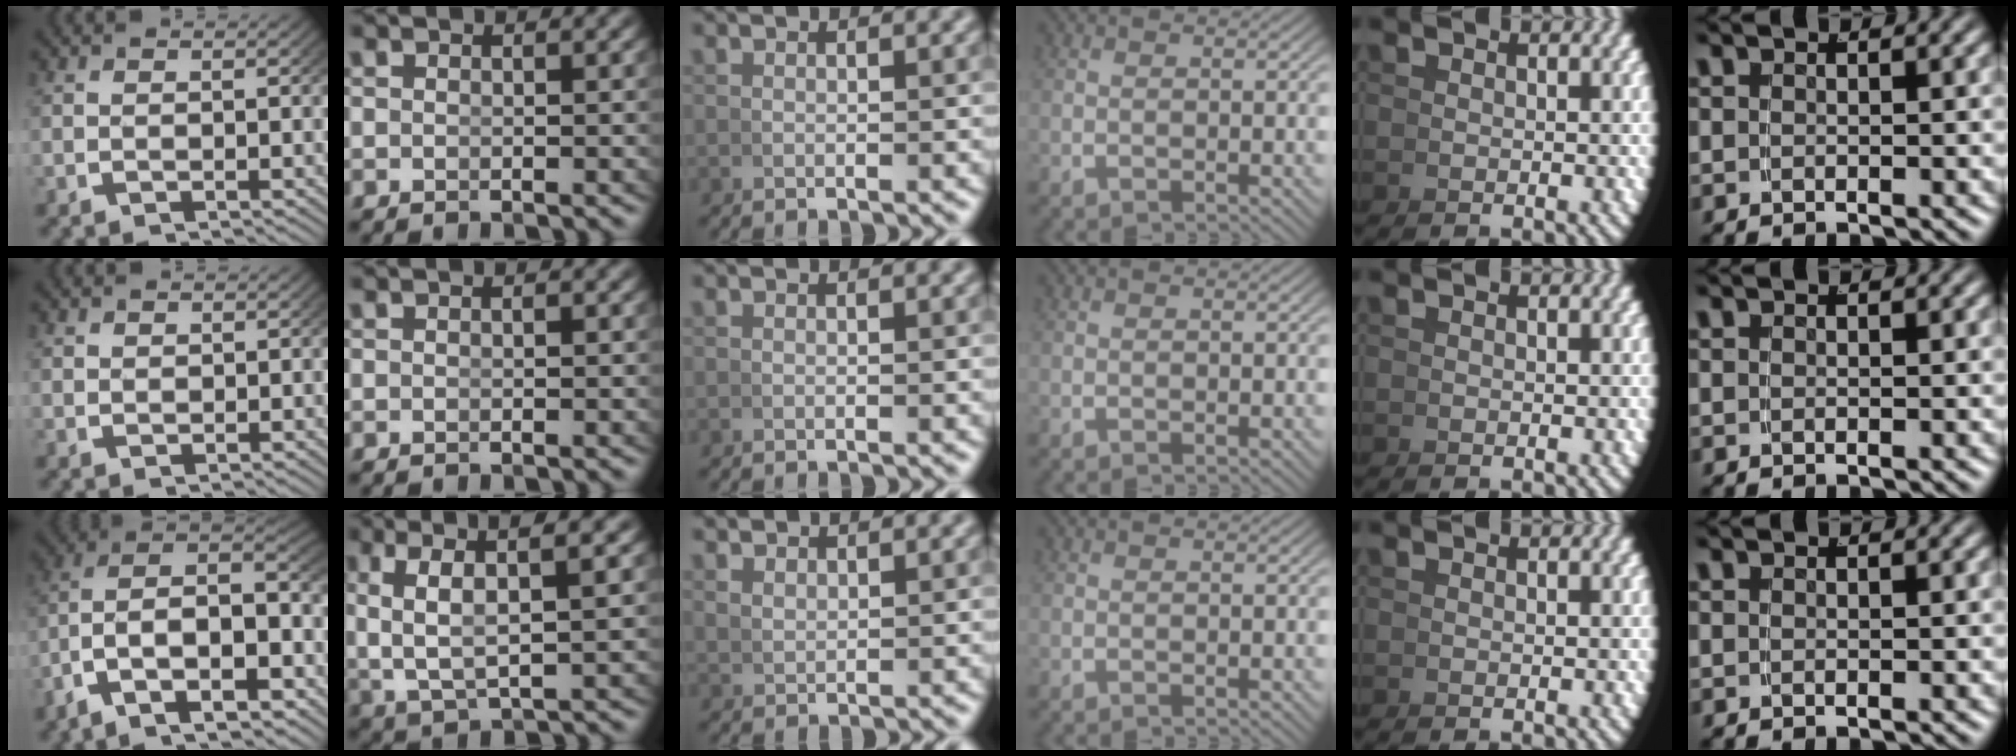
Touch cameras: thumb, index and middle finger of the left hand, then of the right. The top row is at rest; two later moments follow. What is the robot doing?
{"motion": "lift_and_place", "object": "hoodie"}